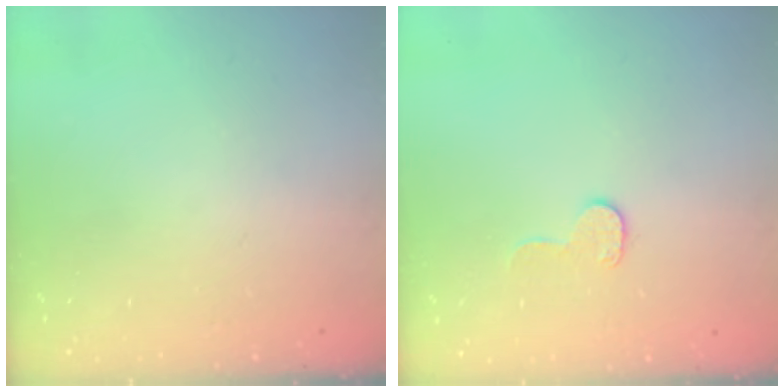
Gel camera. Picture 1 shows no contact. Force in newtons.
{"total": 7.6, "press": 7.6, "slide": 0.1}